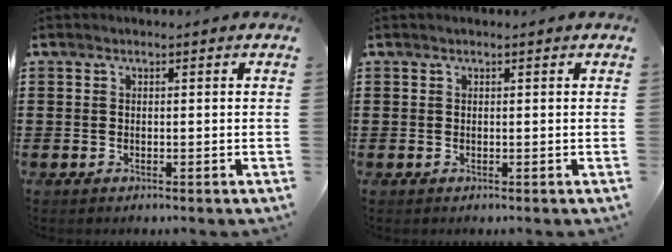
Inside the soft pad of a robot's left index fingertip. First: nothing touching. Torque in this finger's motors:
{"motor_torque": [1.54, -0.60, -0.01, 0.00]}